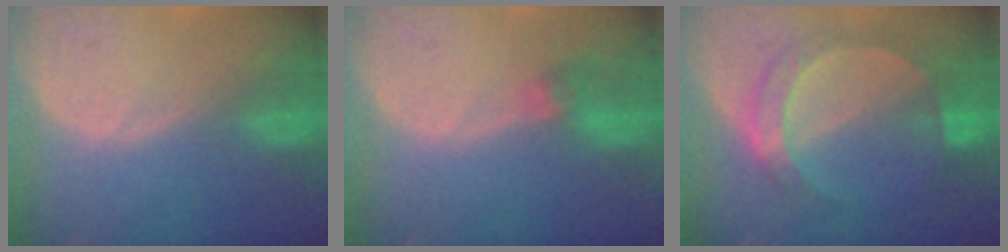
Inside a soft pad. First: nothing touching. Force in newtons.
{"total": 2.8, "press": 2.6, "slide": 1.0}
{"total": 6.8, "press": 6.8, "slide": 0.3}